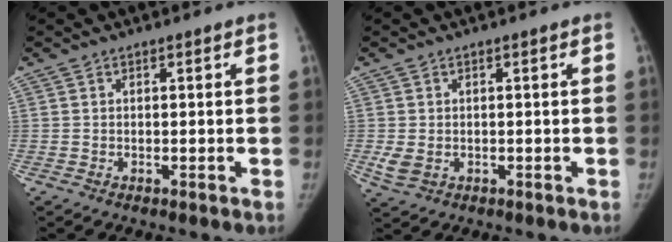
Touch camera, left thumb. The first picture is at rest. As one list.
[{"total": 3.0, "force": [-0.5, 2.3, 1.8], "torque": [-0.036, -0.006, 0.000]}]